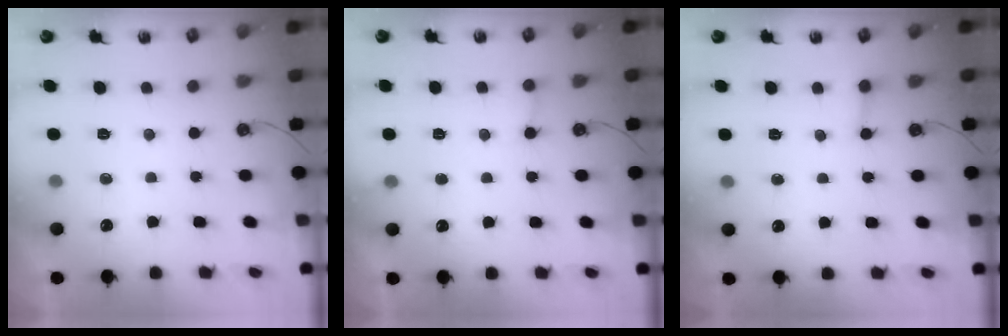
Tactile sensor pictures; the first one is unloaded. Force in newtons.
{"total": 6.3, "press": 6.3, "slide": 0.3}
{"total": 2.7, "press": 2.7, "slide": 0.2}